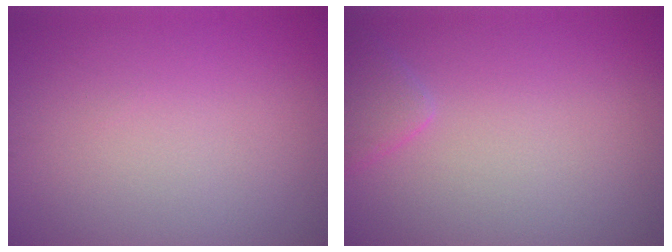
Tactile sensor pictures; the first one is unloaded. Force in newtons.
{"total": 1.7, "press": 1.7, "slide": 0.2}